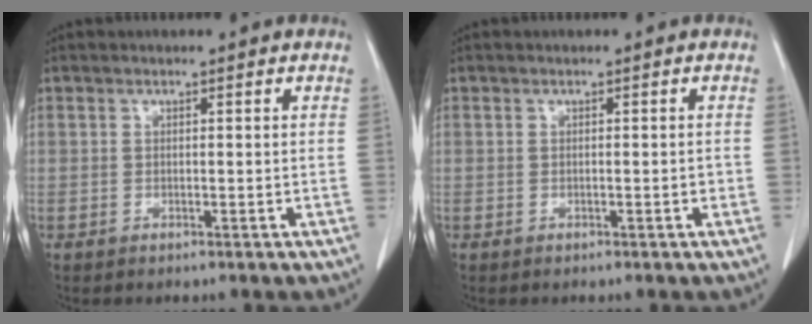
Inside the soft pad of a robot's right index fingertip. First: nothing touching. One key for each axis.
{"total": 0.7, "fx": -0.2, "fy": 0.3, "fz": 0.7, "tx": -0.010, "ty": 0.001, "tz": 0.000}